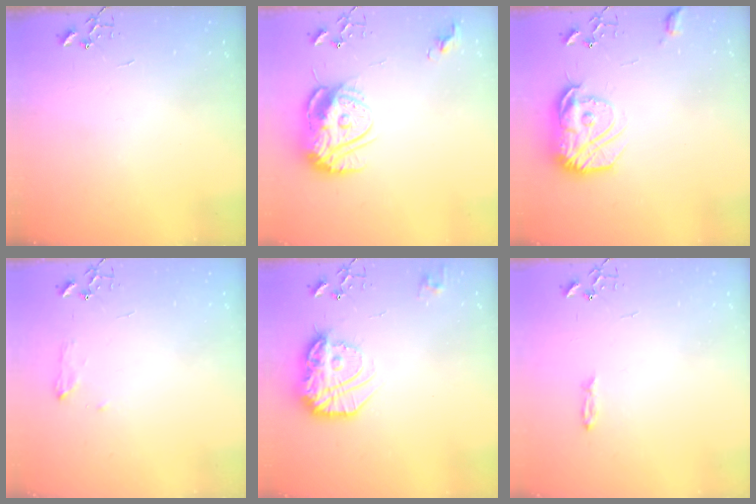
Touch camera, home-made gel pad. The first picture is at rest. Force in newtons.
{"total": 15.9, "press": 15.8, "slide": 1.6}
{"total": 16.0, "press": 15.9, "slide": 1.3}
{"total": 8.1, "press": 8.1, "slide": 1.0}
{"total": 20.4, "press": 20.3, "slide": 1.8}
{"total": 2.7, "press": 2.7, "slide": 0.4}